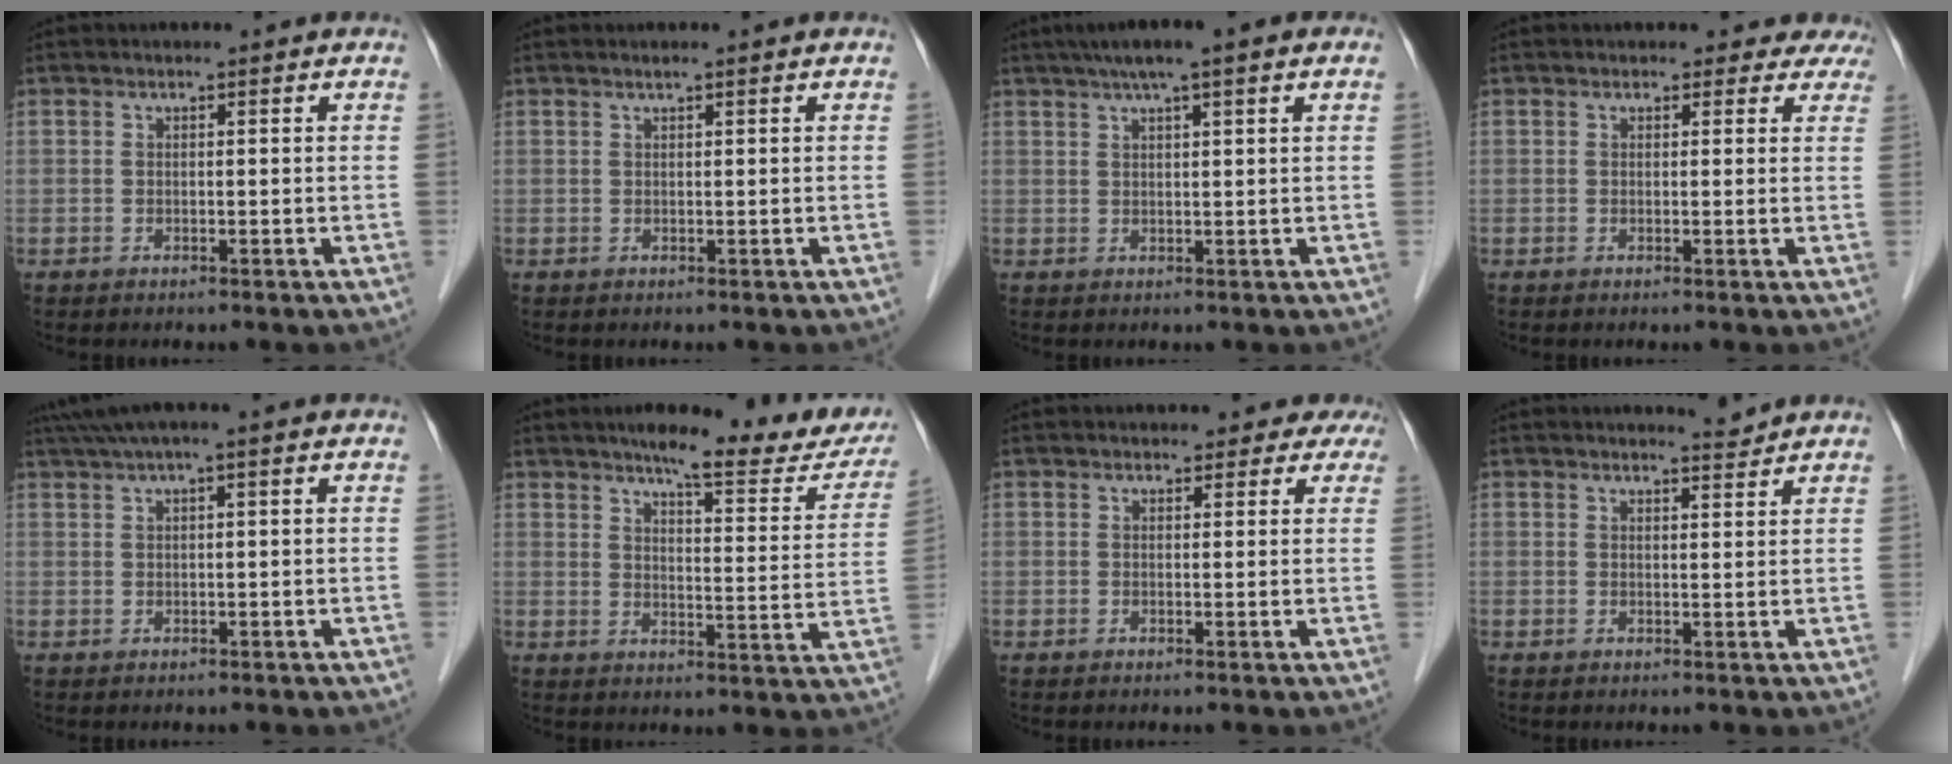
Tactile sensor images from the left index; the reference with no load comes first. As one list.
[{"total": 0.6, "force": [0.5, -0.1, 0.3], "torque": [-0.014, 0.002, 0.012]}, {"total": 7.1, "force": [4.6, 0.3, 5.4], "torque": [-0.084, 0.036, 0.070]}, {"total": 4.6, "force": [4.1, 2.1, -0.5], "torque": [0.033, -0.010, 0.018]}, {"total": 3.3, "force": [1.7, 0.1, 2.9], "torque": [-0.062, 0.031, 0.035]}, {"total": 15.5, "force": [13.1, 3.0, 7.8], "torque": [-0.083, -0.020, 0.152]}, {"total": 4.0, "force": [3.4, 2.2, 0.1], "torque": [0.024, -0.005, 0.015]}, {"total": 1.6, "force": [1.6, -0.3, -0.3], "torque": [-0.007, -0.011, 0.024]}]